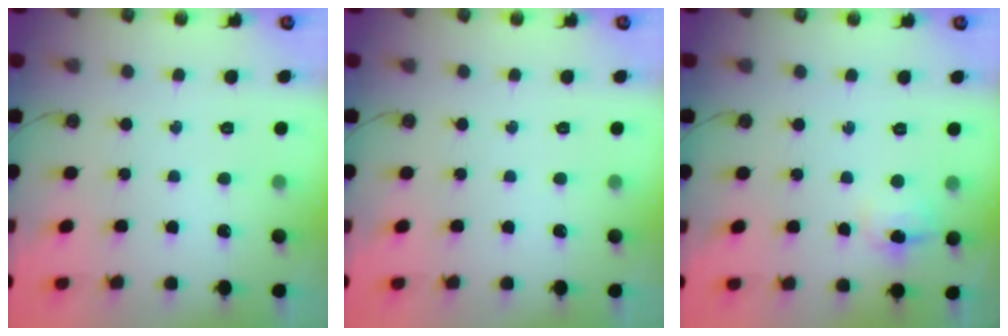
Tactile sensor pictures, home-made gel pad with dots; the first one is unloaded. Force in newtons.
{"total": 0.0}
{"total": 7.2, "press": 7.2, "slide": 0.7}